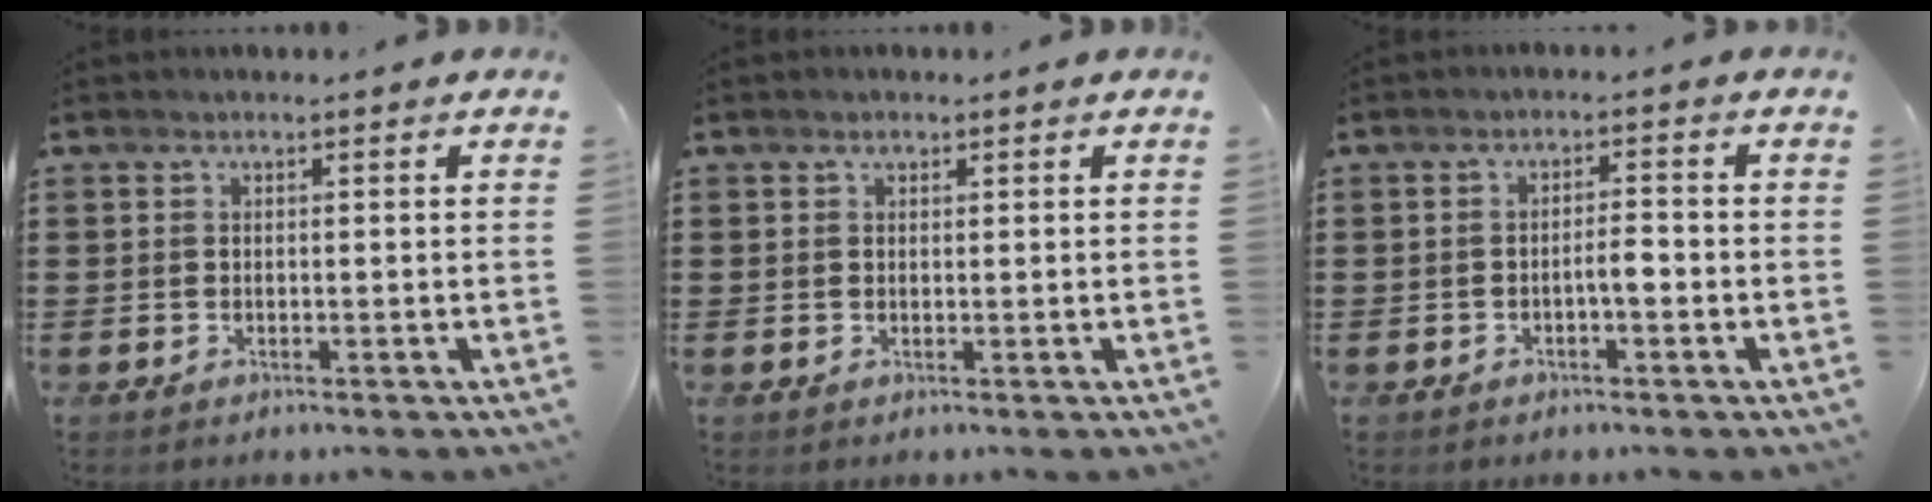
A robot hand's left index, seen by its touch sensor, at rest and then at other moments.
{"total": 0.6, "force": [0.4, 0.3, 0.2], "torque": [-0.006, 0.000, 0.009]}
{"total": 2.6, "force": [-1.0, 0.6, 2.3], "torque": [-0.044, 0.005, -0.020]}